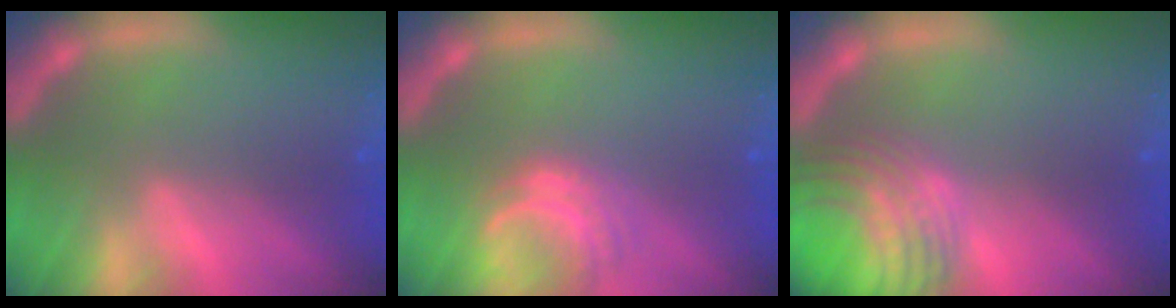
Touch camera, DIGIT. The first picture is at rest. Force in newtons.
{"total": 3.0}
{"total": 8.5}